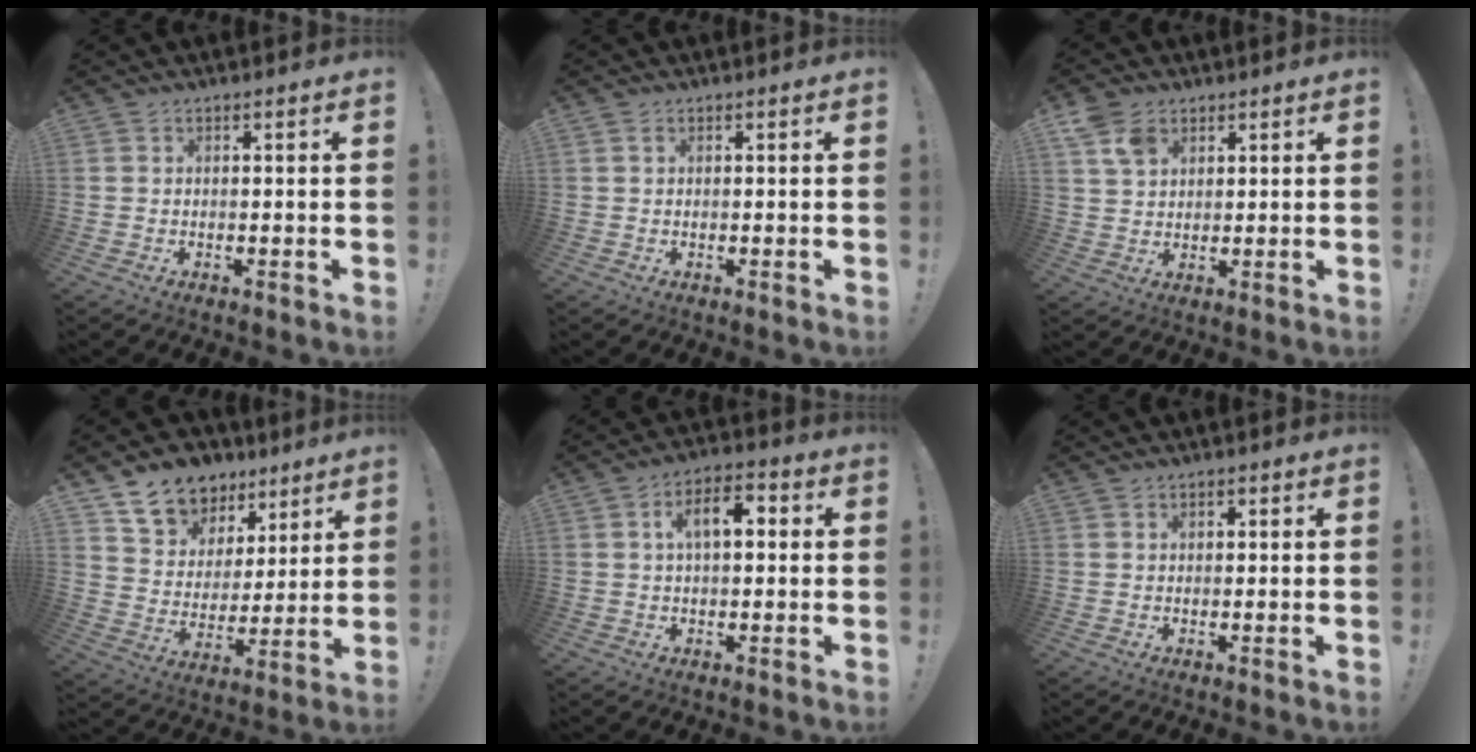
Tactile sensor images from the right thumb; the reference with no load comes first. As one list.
[{"total": 0.8, "force": [0.4, 0.4, 0.6], "torque": [-0.013, 0.001, 0.007]}, {"total": 6.9, "force": [3.7, 4.7, 3.4], "torque": [-0.060, -0.004, 0.075]}, {"total": 11.8, "force": [8.2, 8.1, 2.5], "torque": [-0.045, -0.059, 0.157]}, {"total": 8.4, "force": [1.3, 4.2, 7.1], "torque": [-0.111, 0.011, 0.018]}, {"total": 0.5, "force": [0.1, 0.4, 0.4], "torque": [-0.015, 0.006, 0.002]}]